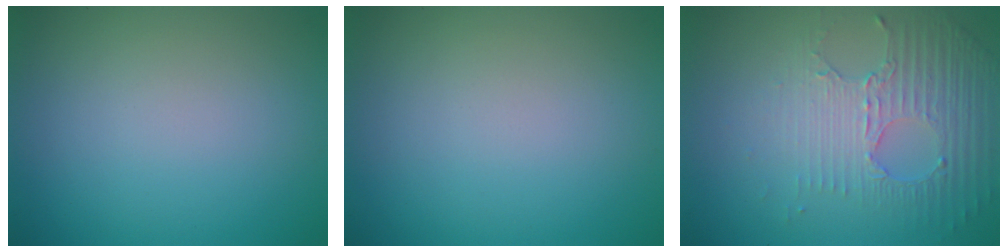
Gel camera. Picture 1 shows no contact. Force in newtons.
{"total": 0.0}
{"total": 5.0, "press": 3.2, "slide": 3.8}